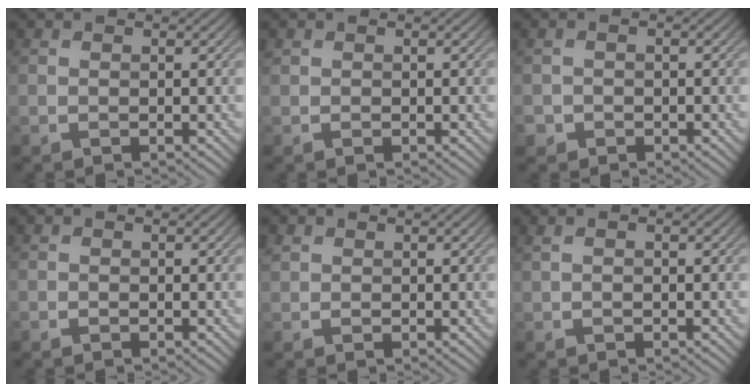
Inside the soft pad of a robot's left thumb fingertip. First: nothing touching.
{"total": 0.6, "force": [0.3, 0.5, 0.1], "torque": [-0.001, -0.002, 0.005]}
{"total": 1.6, "force": [-0.9, 1.3, 0.3], "torque": [-0.006, -0.006, -0.018]}
{"total": 0.5, "force": [-0.4, 0.3, 0.2], "torque": [-0.003, -0.003, -0.006]}
{"total": 1.1, "force": [0.6, 0.9, 0.3], "torque": [-0.007, 0.002, 0.012]}
{"total": 1.1, "force": [0.2, 0.4, 1.0], "torque": [-0.021, 0.002, 0.002]}